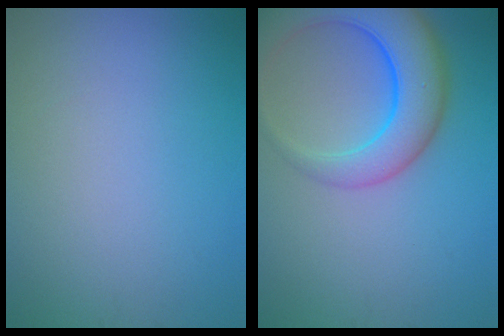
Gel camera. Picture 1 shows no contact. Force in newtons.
{"total": 8.4, "press": 8.4, "slide": 0.5}